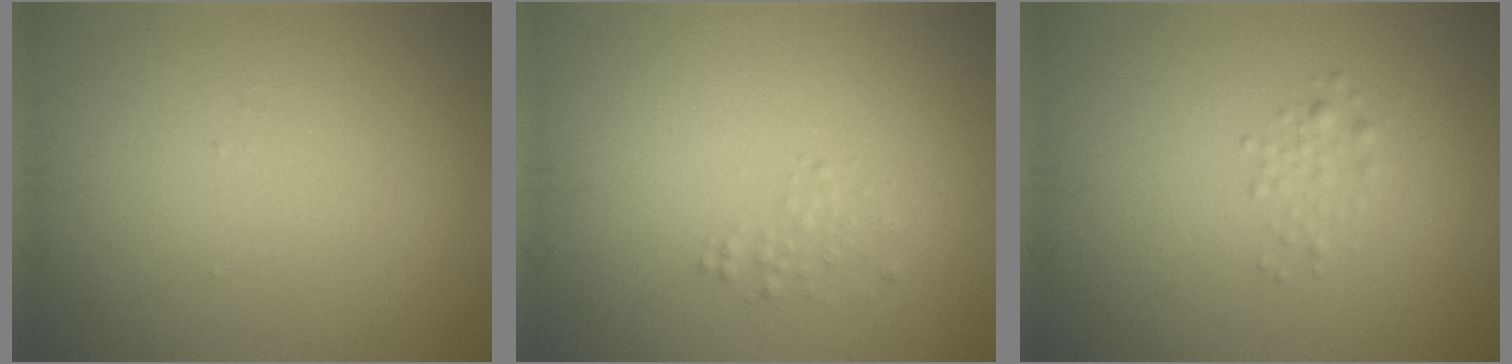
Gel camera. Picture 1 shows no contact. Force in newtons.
{"total": 0.9, "press": 0.9, "slide": 0.0}
{"total": 1.2, "press": 1.2, "slide": 0.0}